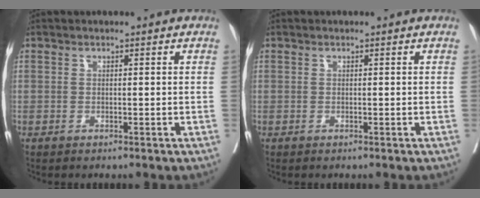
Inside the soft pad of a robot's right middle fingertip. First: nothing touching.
{"total": 0.0}